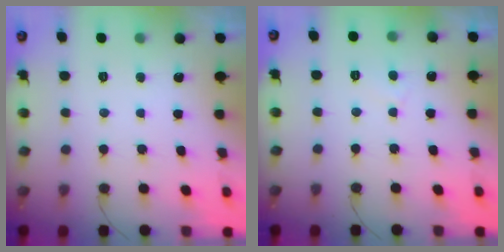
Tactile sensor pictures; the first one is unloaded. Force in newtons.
{"total": 2.3, "press": 2.3, "slide": 0.2}